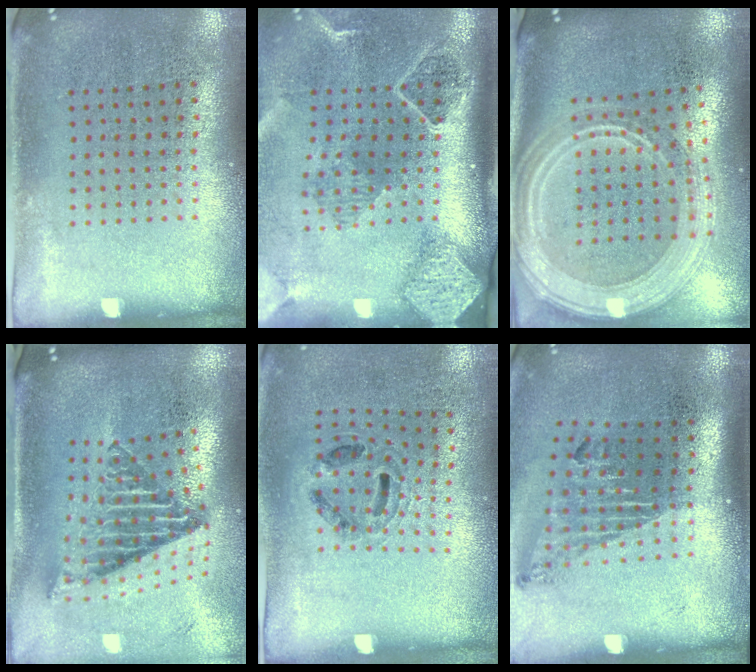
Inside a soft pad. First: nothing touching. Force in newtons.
{"total": 2.7, "press": 2.0, "slide": 1.9}
{"total": 3.1, "press": 2.5, "slide": 1.7}
{"total": 2.8, "press": 1.7, "slide": 2.2}
{"total": 1.0, "press": 0.8, "slide": 0.6}
{"total": 1.7, "press": 1.1, "slide": 1.3}